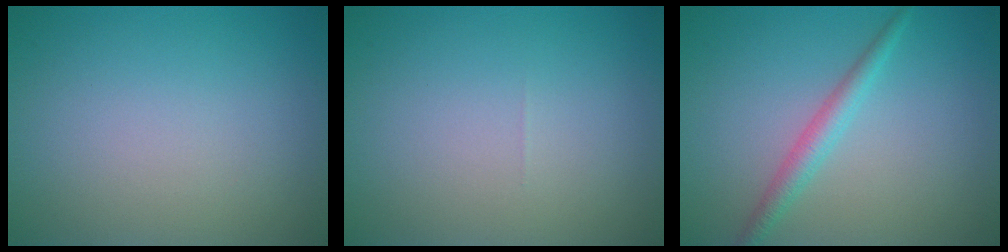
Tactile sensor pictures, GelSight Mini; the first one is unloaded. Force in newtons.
{"total": 0.0}
{"total": 2.1, "press": 2.1, "slide": 0.1}